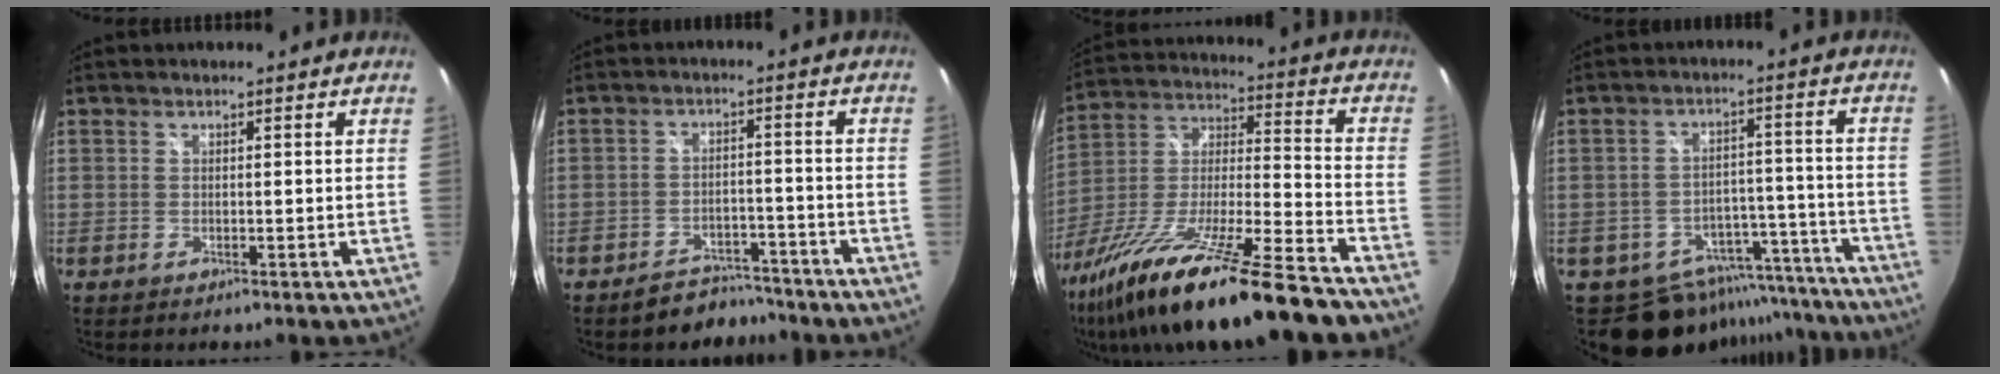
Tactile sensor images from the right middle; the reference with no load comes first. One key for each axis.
{"total": 6.6, "fx": -6.0, "fy": 2.7, "fz": 0.7, "tx": -0.022, "ty": 0.008, "tz": -0.079}
{"total": 27.4, "fx": -19.8, "fy": 3.0, "fz": 18.7, "tx": -0.333, "ty": -0.051, "tz": -0.331}
{"total": 16.0, "fx": -13.4, "fy": 7.7, "fz": 4.0, "tx": -0.072, "ty": 0.035, "tz": -0.168}